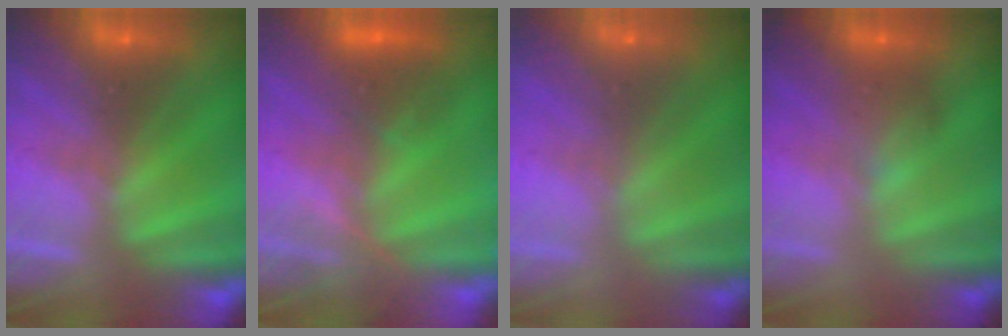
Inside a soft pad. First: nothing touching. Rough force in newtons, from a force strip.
{"total": 4.8}
{"total": 8.5}
{"total": 1.9}